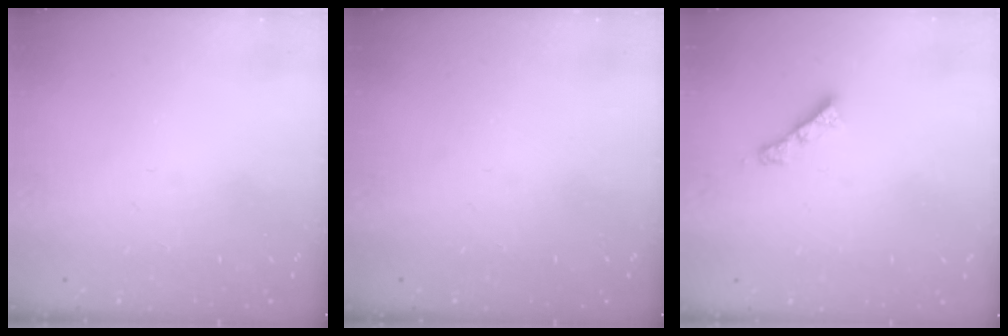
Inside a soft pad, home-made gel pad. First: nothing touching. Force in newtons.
{"total": 0.0}
{"total": 3.3, "press": 3.3, "slide": 0.2}